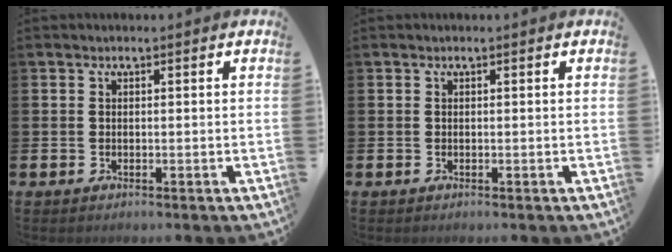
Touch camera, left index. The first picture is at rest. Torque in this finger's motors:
{"motor_torque": [0.00, 0.00, 0.03, -0.01]}